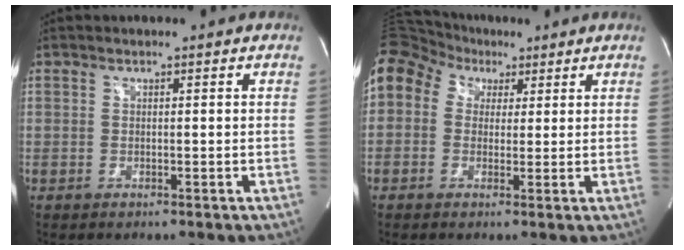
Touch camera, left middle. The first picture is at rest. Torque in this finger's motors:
{"motor_torque": [2.15, 0.01, 1.06, 0.21]}